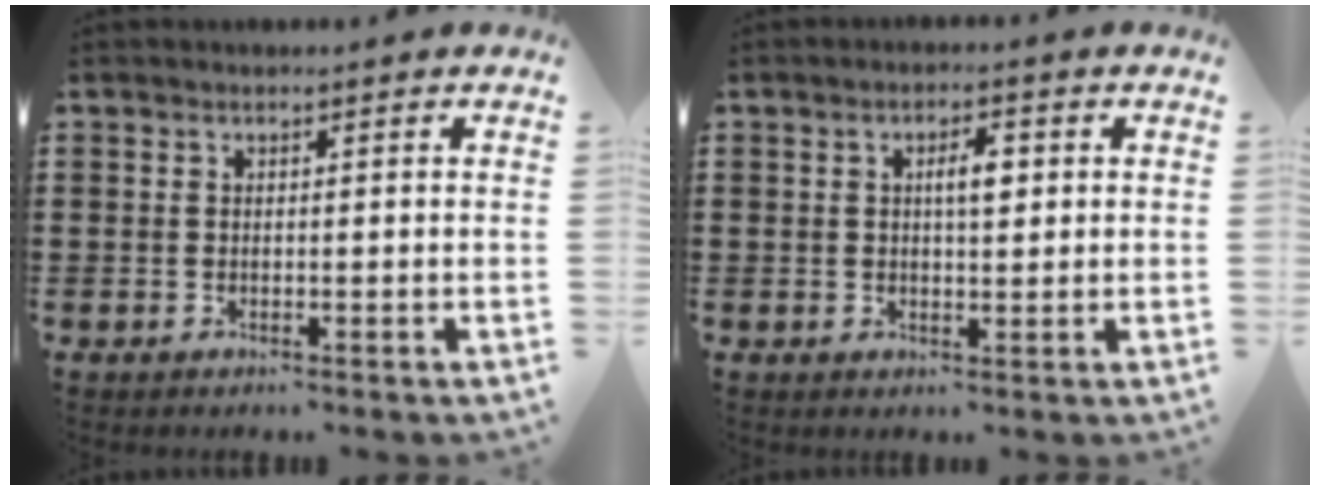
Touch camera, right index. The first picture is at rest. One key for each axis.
{"total": 3.6, "fx": 0.7, "fy": 1.2, "fz": 3.3, "tx": -0.059, "ty": 0.006, "tz": 0.006}